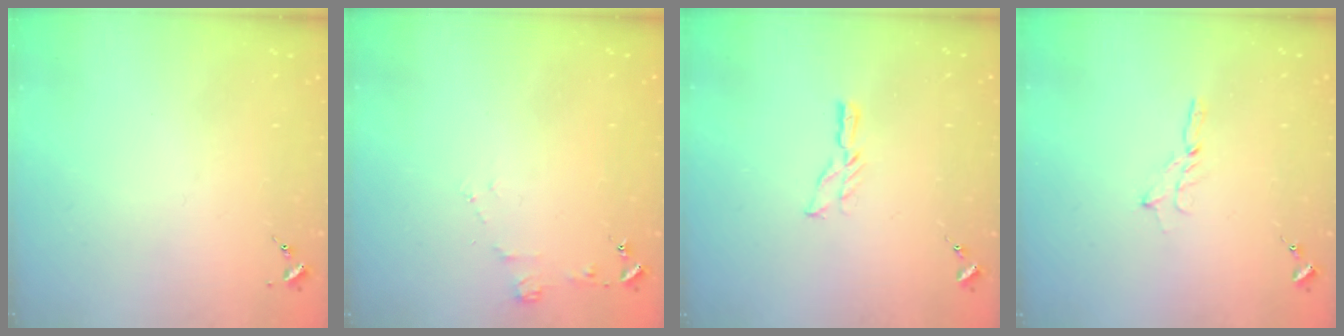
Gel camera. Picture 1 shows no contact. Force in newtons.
{"total": 4.0, "press": 3.9, "slide": 0.5}
{"total": 6.2, "press": 6.2, "slide": 0.5}
{"total": 2.3, "press": 2.3, "slide": 0.2}